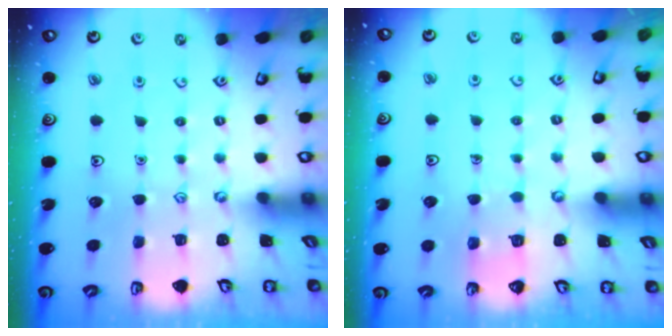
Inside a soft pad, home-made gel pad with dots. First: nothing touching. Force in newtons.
{"total": 2.9, "press": 2.9, "slide": 0.2}